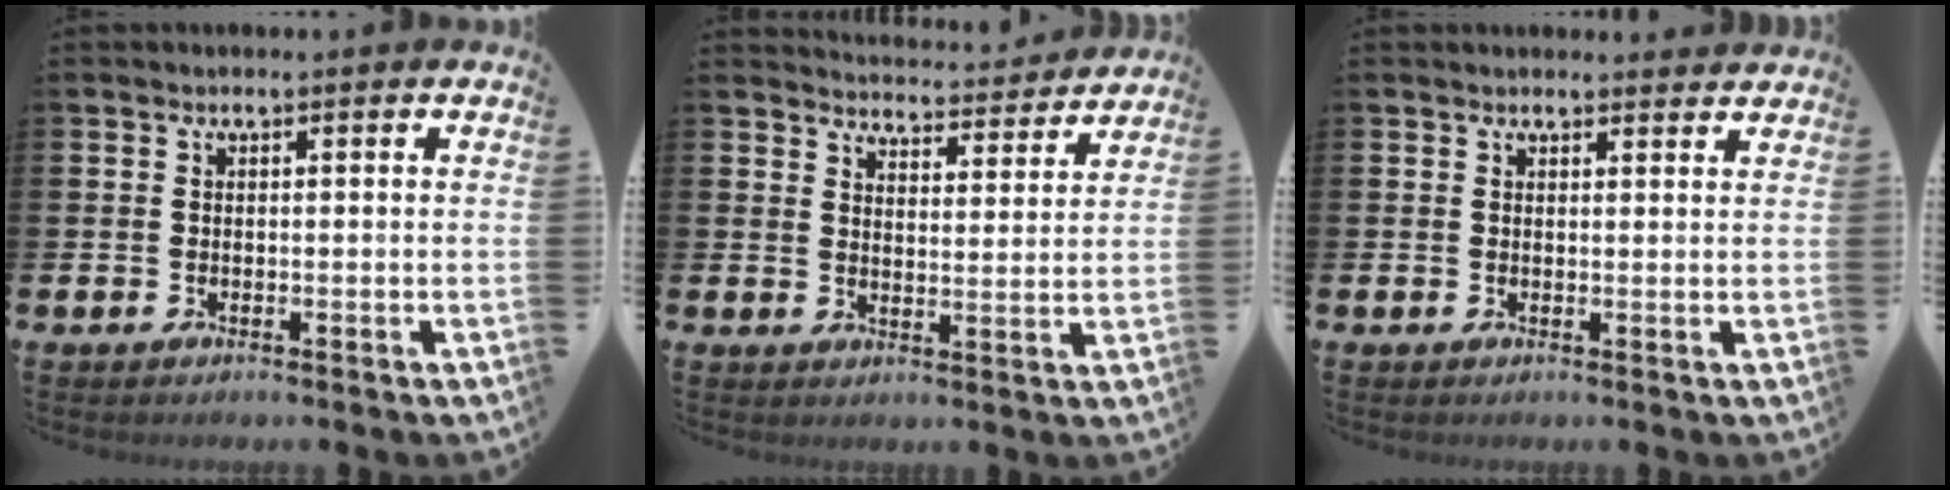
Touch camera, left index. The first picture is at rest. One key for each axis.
{"total": 4.3, "fx": 4.3, "fy": 0.2, "fz": -0.1, "tx": -0.013, "ty": -0.039, "tz": 0.073}
{"total": 1.5, "fx": 1.4, "fy": 0.3, "fz": 0.0, "tx": 0.007, "ty": -0.006, "tz": 0.025}